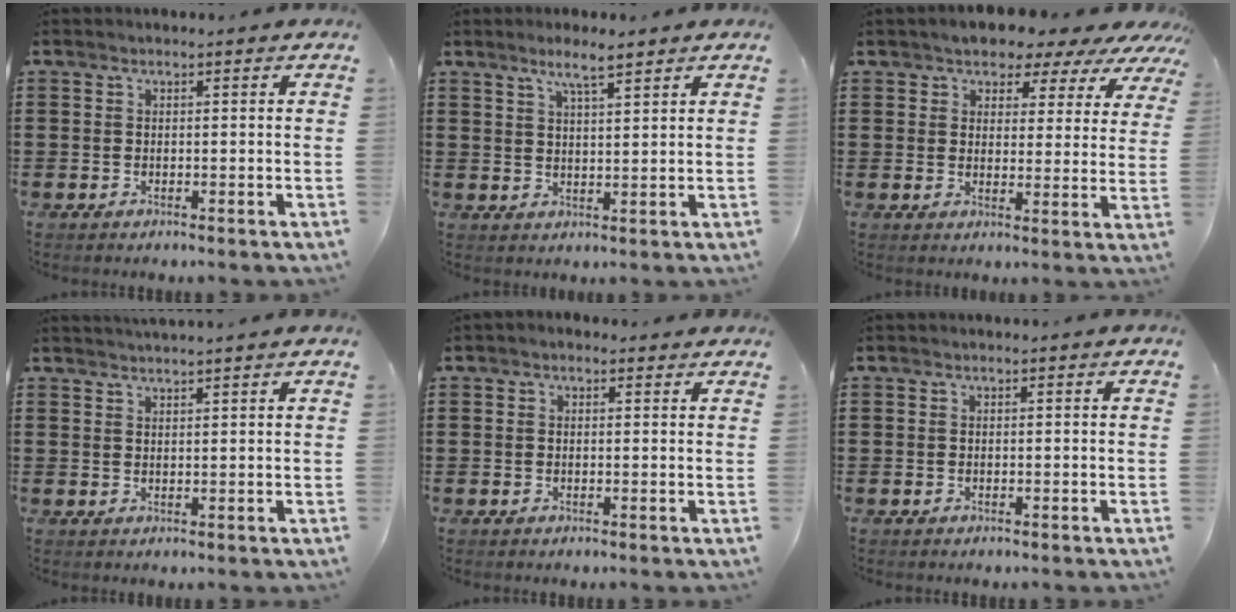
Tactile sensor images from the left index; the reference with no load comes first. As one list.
[{"total": 4.0, "force": [3.1, 0.3, 2.6], "torque": [-0.058, 0.002, 0.053]}, {"total": 4.8, "force": [4.3, 2.0, 0.7], "torque": [-0.026, -0.021, 0.070]}, {"total": 1.7, "force": [1.6, -0.4, 0.2], "torque": [-0.006, 0.000, 0.032]}, {"total": 0.7, "force": [0.4, 0.5, 0.3], "torque": [-0.007, 0.006, 0.006]}, {"total": 0.0}]